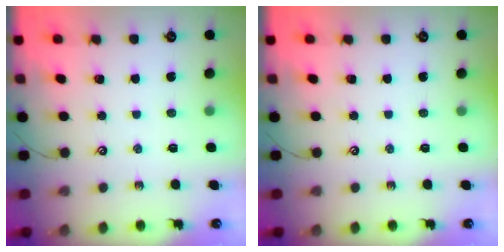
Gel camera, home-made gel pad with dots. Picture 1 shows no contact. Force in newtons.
{"total": 0.0}